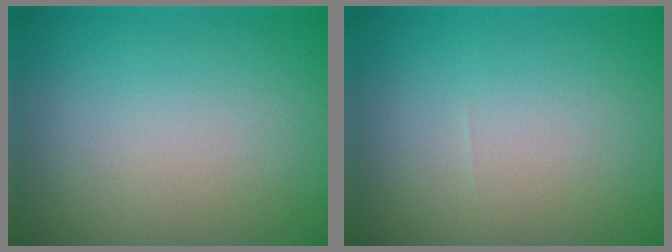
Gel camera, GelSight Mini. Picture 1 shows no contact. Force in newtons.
{"total": 0.0}